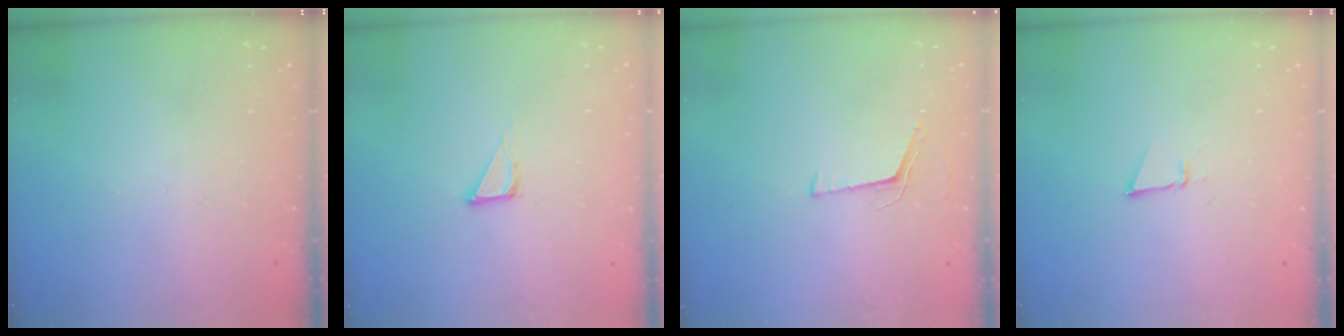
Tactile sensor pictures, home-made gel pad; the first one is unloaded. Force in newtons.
{"total": 3.5, "press": 3.5, "slide": 0.2}
{"total": 4.2, "press": 3.5, "slide": 2.3}
{"total": 2.6, "press": 2.5, "slide": 0.8}